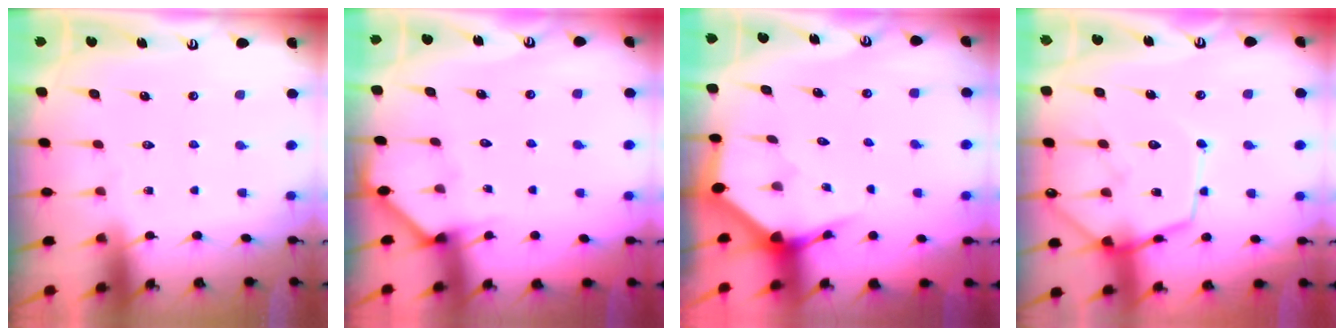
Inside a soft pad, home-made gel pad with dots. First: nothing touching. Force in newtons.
{"total": 2.5, "press": 2.5, "slide": 0.1}
{"total": 3.4, "press": 3.4, "slide": 0.1}
{"total": 12.6, "press": 12.6, "slide": 1.2}